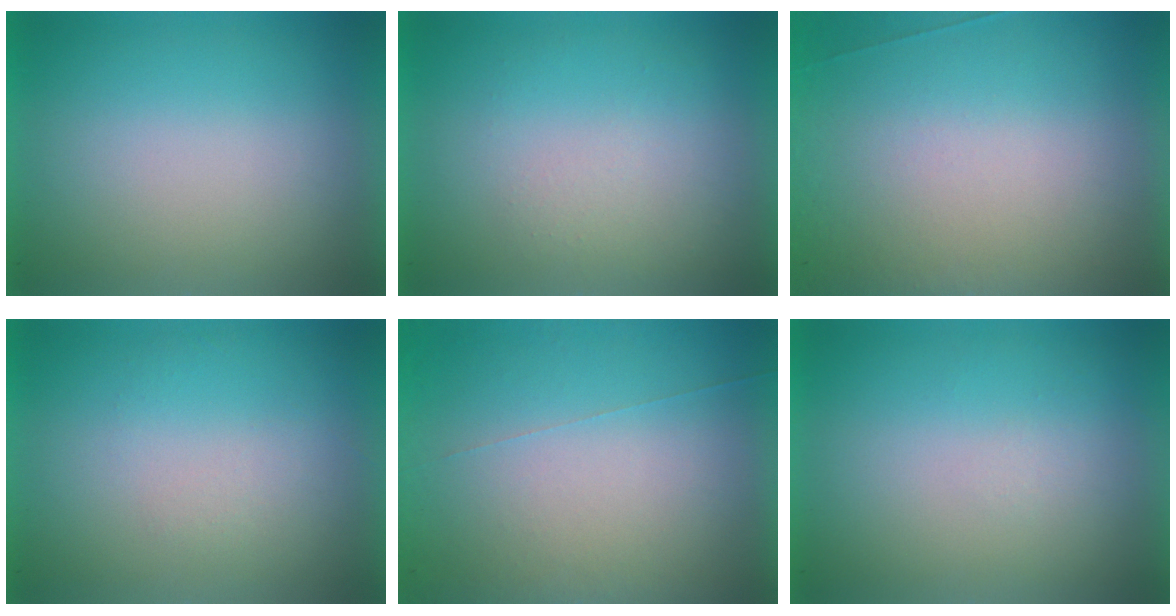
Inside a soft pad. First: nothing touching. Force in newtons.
{"total": 1.1}
{"total": 6.8}
{"total": 1.2}
{"total": 6.7}
{"total": 1.0}